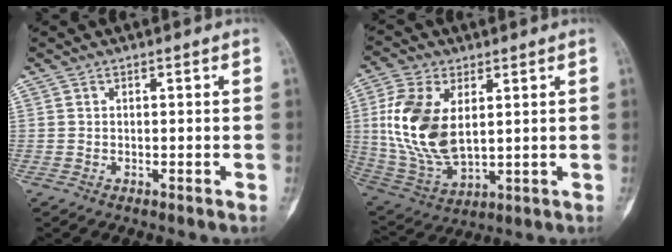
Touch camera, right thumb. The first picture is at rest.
{"total": 15.9, "force": [3.1, 9.0, 12.7], "torque": [-0.256, -0.016, 0.072]}